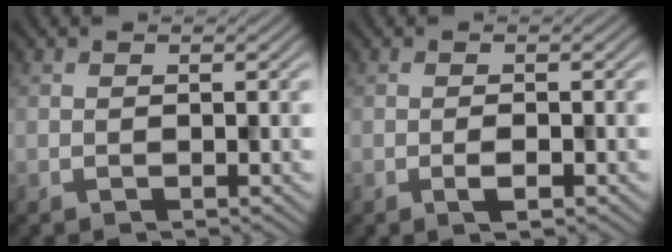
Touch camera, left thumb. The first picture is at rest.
{"total": 1.4, "force": [-0.6, 0.4, 1.2], "torque": [-0.023, -0.001, -0.013]}